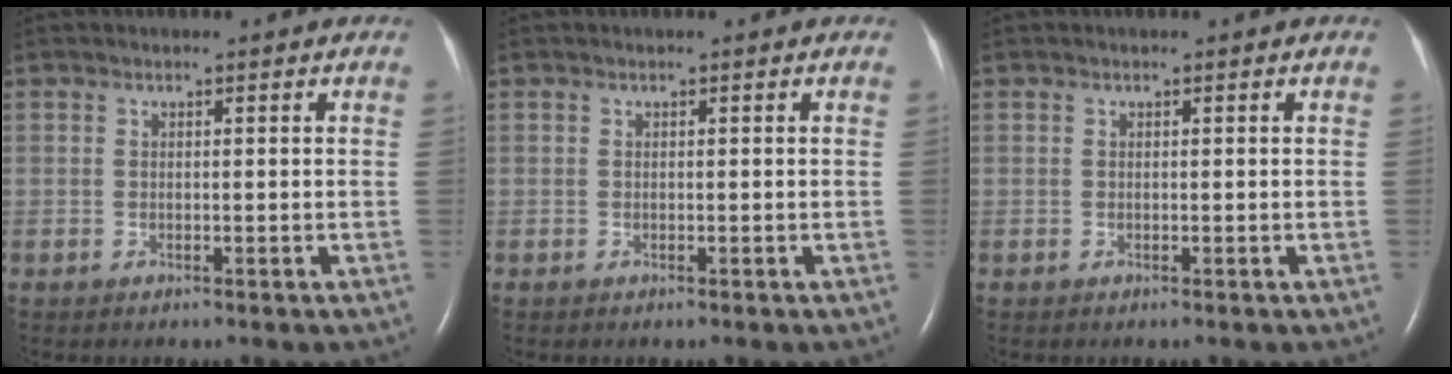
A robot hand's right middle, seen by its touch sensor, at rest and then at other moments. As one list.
[{"total": 0.0}, {"total": 0.0}]